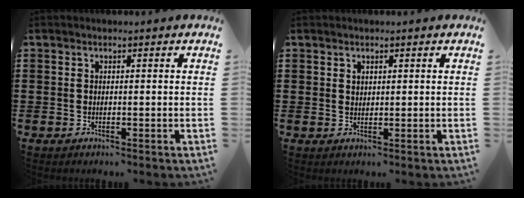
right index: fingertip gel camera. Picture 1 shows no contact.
{"total": 1.0, "force": [0.8, 0.6, 0.3], "torque": [-0.006, 0.002, 0.015]}